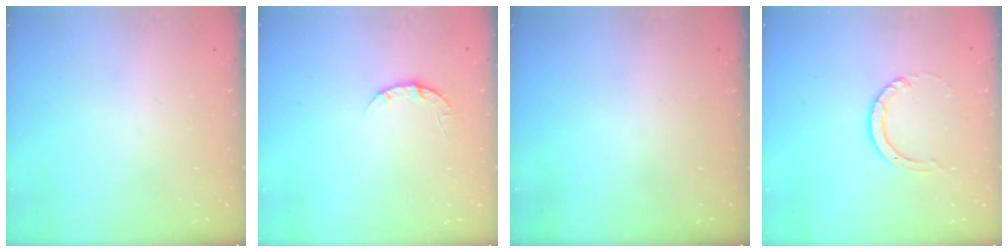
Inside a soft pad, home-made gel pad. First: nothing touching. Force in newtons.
{"total": 4.2, "press": 4.2, "slide": 0.5}
{"total": 0.0}
{"total": 3.2, "press": 3.2, "slide": 0.3}